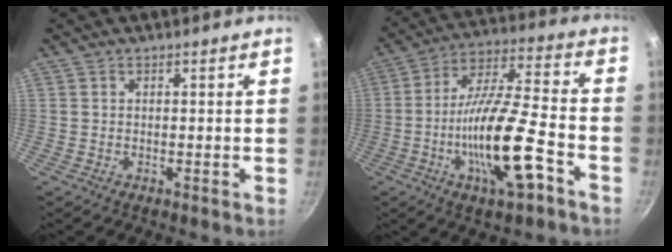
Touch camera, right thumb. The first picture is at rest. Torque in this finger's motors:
{"motor_torque": [1.76, 1.57, 2.04, -0.68, 0.64]}